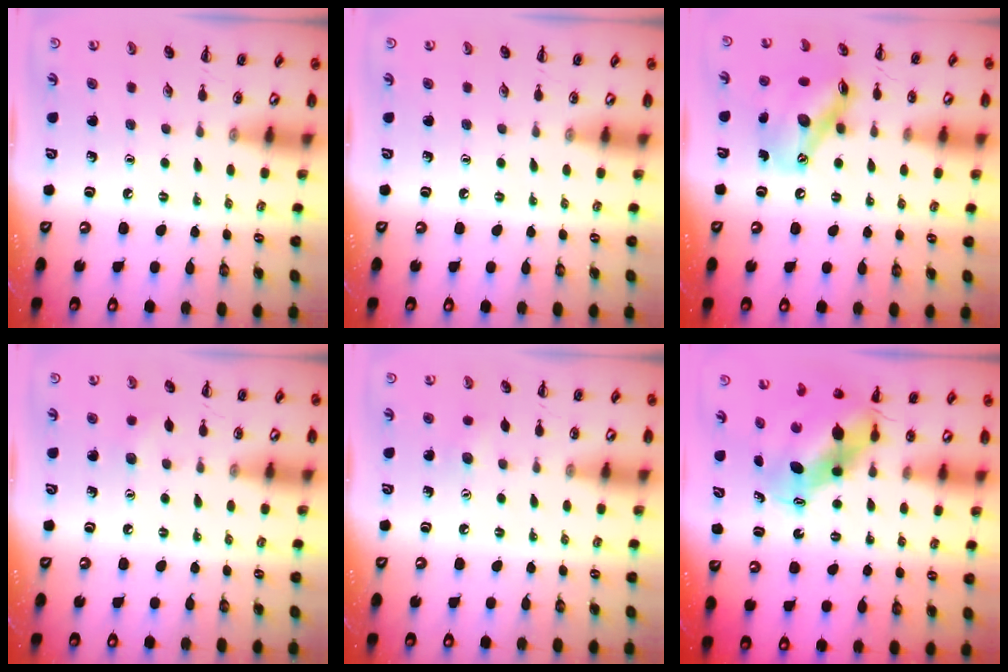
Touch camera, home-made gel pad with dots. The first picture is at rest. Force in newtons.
{"total": 0.0}
{"total": 14.5, "press": 14.2, "slide": 2.4}
{"total": 4.5, "press": 4.4, "slide": 1.0}
{"total": 3.1, "press": 3.0, "slide": 0.8}
{"total": 7.9, "press": 7.7, "slide": 1.7}